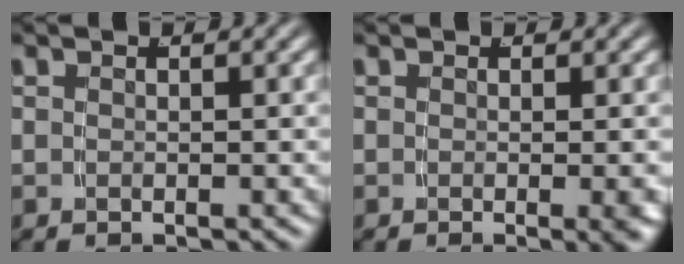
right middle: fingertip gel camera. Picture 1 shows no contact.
{"total": 1.4, "force": [-0.3, -0.2, 1.4], "torque": [-0.015, -0.001, -0.005]}